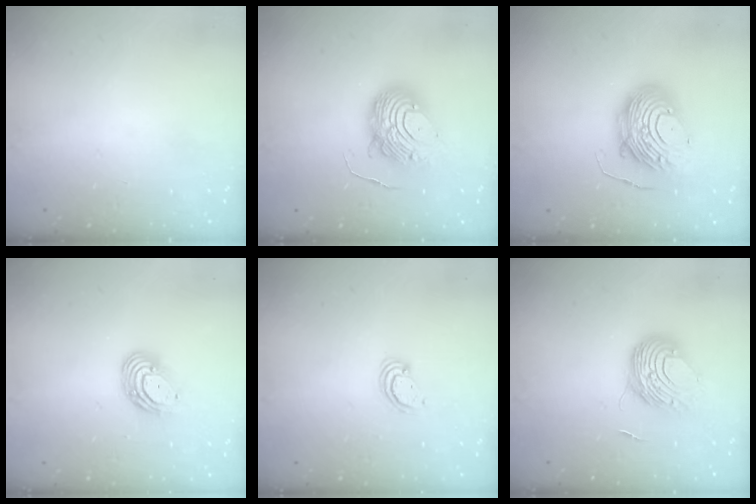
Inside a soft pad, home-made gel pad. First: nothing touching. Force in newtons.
{"total": 10.2, "press": 10.2, "slide": 1.1}
{"total": 13.5, "press": 13.4, "slide": 1.0}
{"total": 9.0, "press": 8.8, "slide": 1.9}
{"total": 2.3, "press": 2.3, "slide": 0.3}
{"total": 8.8, "press": 8.8, "slide": 0.8}